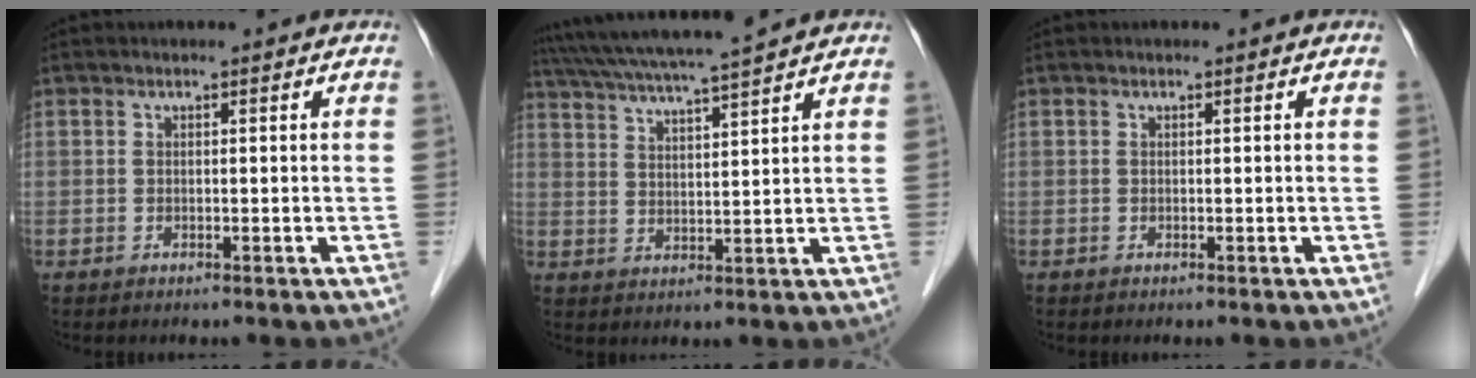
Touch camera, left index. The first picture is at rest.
{"total": 12.6, "force": [11.1, -0.7, 5.9], "torque": [-0.114, 0.028, 0.173]}
{"total": 0.0}